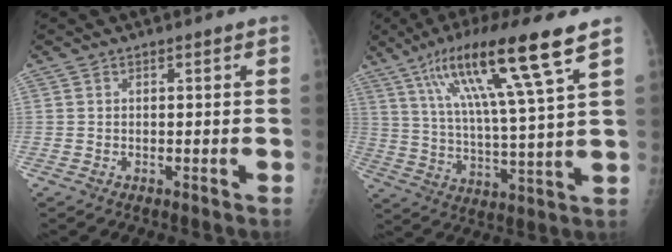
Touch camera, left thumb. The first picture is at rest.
{"total": 18.5, "force": [10.0, 1.4, 15.5], "torque": [-0.275, -0.029, 0.176]}